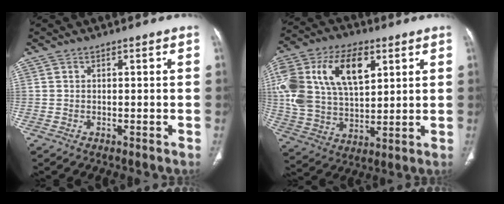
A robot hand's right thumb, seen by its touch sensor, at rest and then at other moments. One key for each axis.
{"total": 24.3, "fx": 8.2, "fy": 14.5, "fz": 17.7, "tx": -0.368, "ty": 0.011, "tz": 0.153}